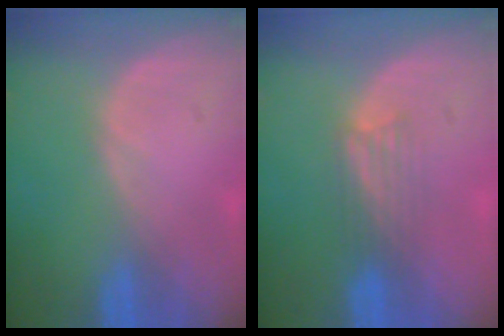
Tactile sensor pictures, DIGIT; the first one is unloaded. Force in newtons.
{"total": 3.0, "press": 2.8, "slide": 1.1}